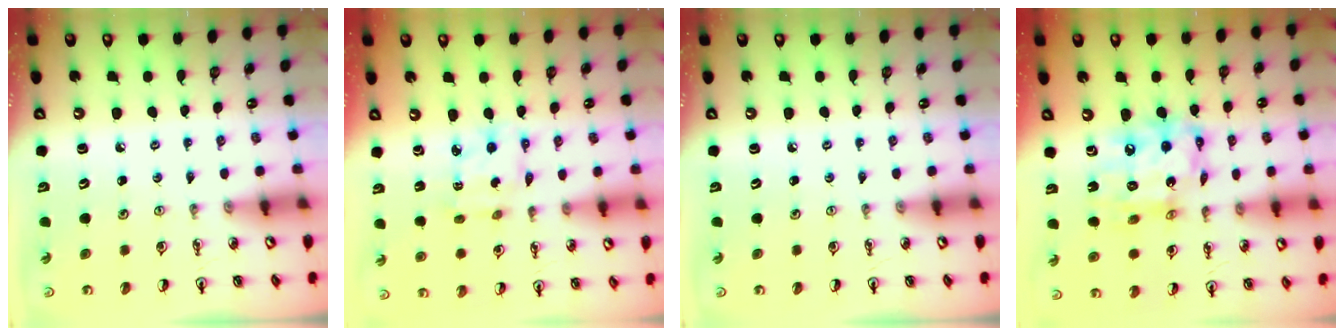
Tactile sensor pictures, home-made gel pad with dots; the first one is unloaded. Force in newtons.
{"total": 3.2, "press": 3.2, "slide": 0.3}
{"total": 0.0}
{"total": 14.1, "press": 14.1, "slide": 1.0}